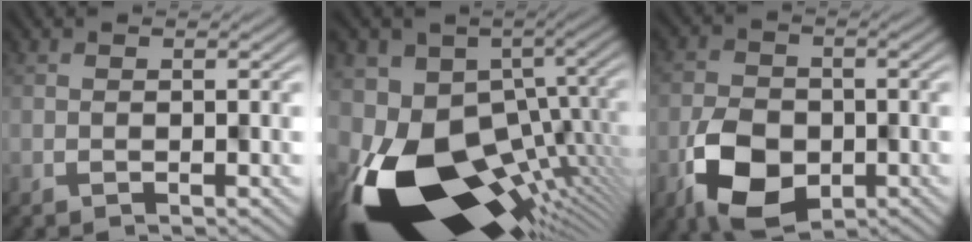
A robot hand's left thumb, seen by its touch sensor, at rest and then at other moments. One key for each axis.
{"total": 19.2, "fx": -7.8, "fy": 10.2, "fz": 14.3, "tx": -0.282, "ty": -0.041, "tz": -0.105}
{"total": 8.7, "fx": -3.7, "fy": 5.6, "fz": 5.5, "tx": -0.117, "ty": -0.015, "tz": -0.068}